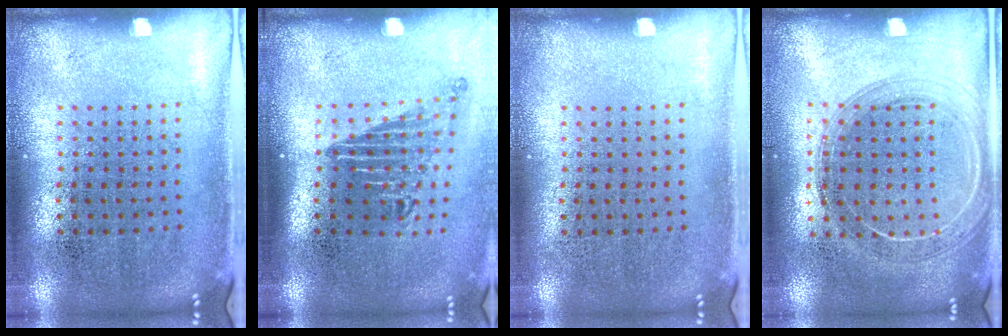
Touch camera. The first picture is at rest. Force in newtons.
{"total": 1.6, "press": 1.1, "slide": 1.2}
{"total": 0.0}
{"total": 1.6, "press": 1.6, "slide": 0.4}